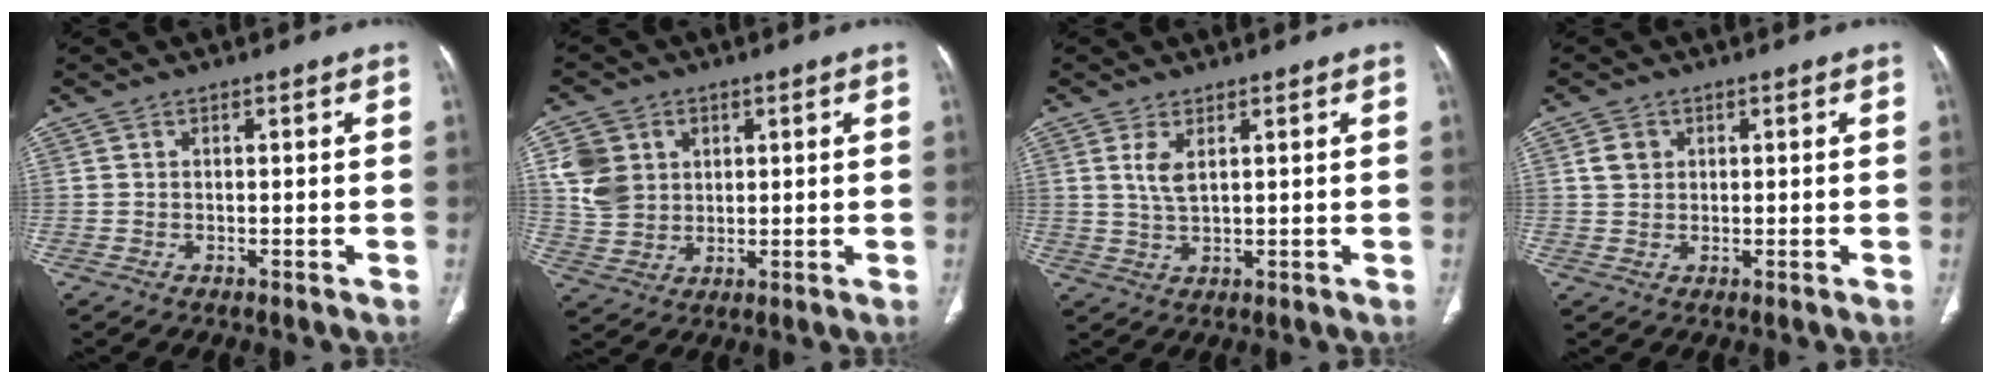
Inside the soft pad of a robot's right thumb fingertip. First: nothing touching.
{"total": 8.7, "force": [2.5, 7.3, 4.0], "torque": [-0.057, -0.006, 0.057]}
{"total": 3.7, "force": [1.5, 1.4, 3.0], "torque": [-0.065, -0.009, 0.036]}
{"total": 2.8, "force": [0.9, 2.4, 1.2], "torque": [-0.013, -0.001, 0.018]}